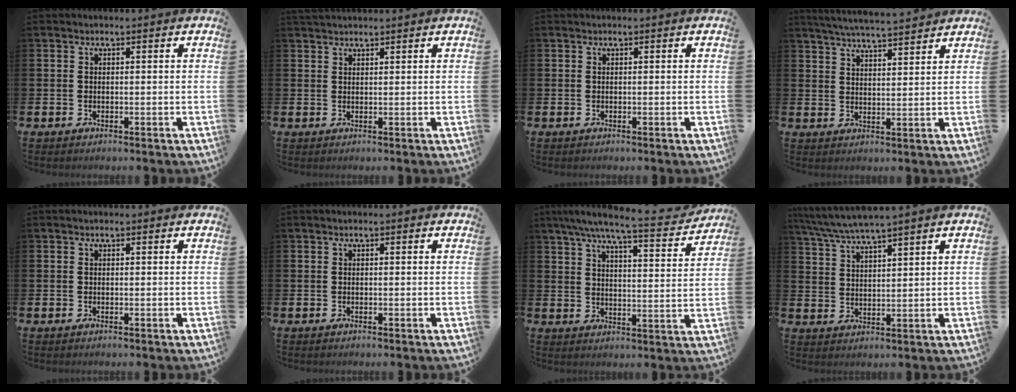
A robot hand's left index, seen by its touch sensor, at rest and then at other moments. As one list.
[{"total": 1.5, "force": [1.4, 0.3, 0.1], "torque": [0.004, -0.002, 0.025]}, {"total": 0.0}, {"total": 5.2, "force": [5.1, -0.1, 1.0], "torque": [-0.031, -0.027, 0.090]}, {"total": 0.0}, {"total": 0.0}, {"total": 7.6, "force": [6.7, 0.9, 3.6], "torque": [-0.083, -0.042, 0.112]}, {"total": 4.9, "force": [4.5, -0.4, 1.7], "torque": [-0.054, -0.021, 0.080]}]